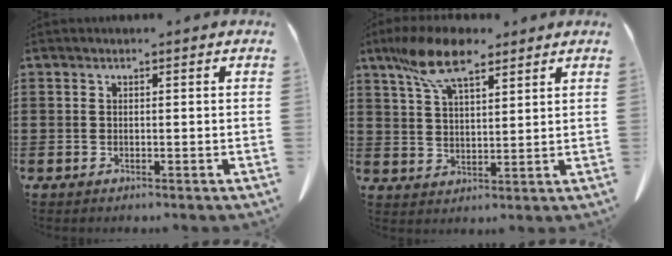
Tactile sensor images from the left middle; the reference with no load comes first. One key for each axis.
{"total": 9.7, "fx": 6.7, "fy": 3.3, "fz": 6.1, "tx": -0.136, "ty": -0.004, "tz": 0.125}